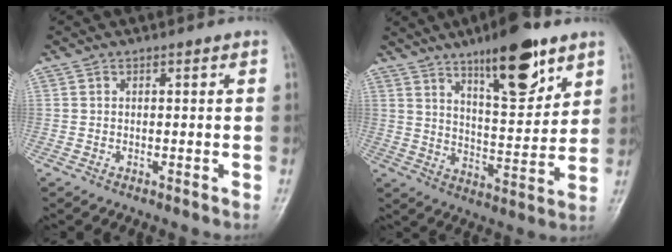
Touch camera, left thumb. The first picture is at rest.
{"total": 15.0, "force": [9.3, 4.7, 10.8], "torque": [-0.136, -0.055, 0.150]}